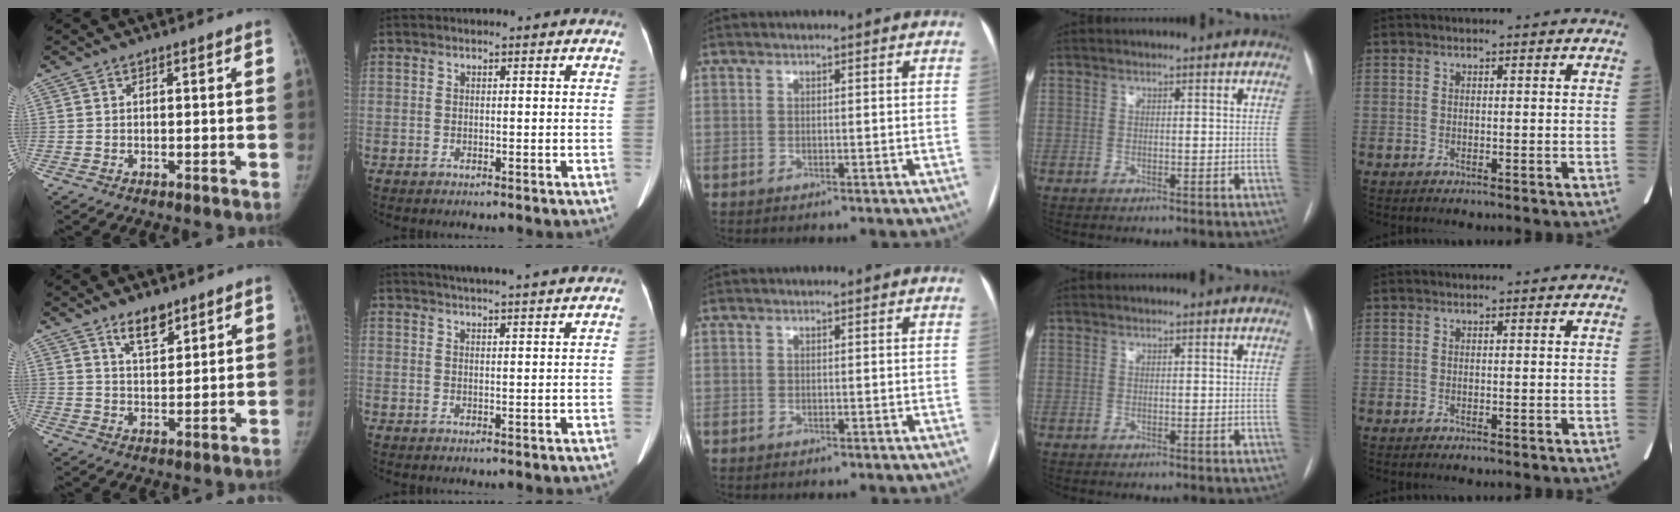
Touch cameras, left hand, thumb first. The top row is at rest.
{"thumb": {"total": 5.9, "force": [4.2, 2.4, 3.3], "torque": [-0.037, -0.033, 0.074]}, "index": {"total": 10.3, "force": [9.5, -0.6, 4.0], "torque": [-0.061, 0.018, 0.117]}}